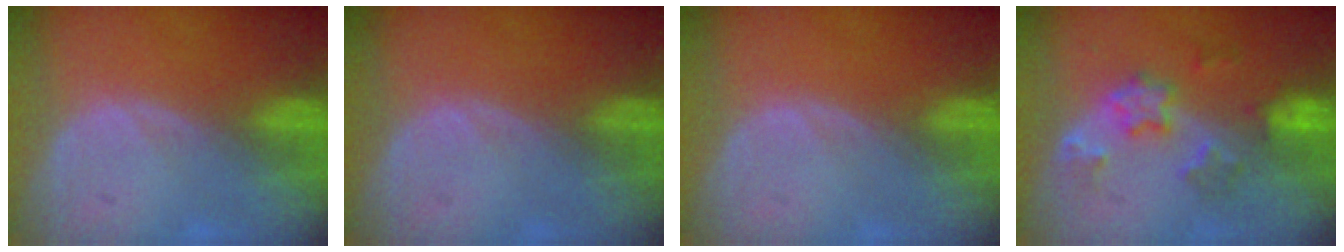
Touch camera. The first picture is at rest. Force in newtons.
{"total": 0.0}
{"total": 0.0}
{"total": 5.7, "press": 5.6, "slide": 1.1}